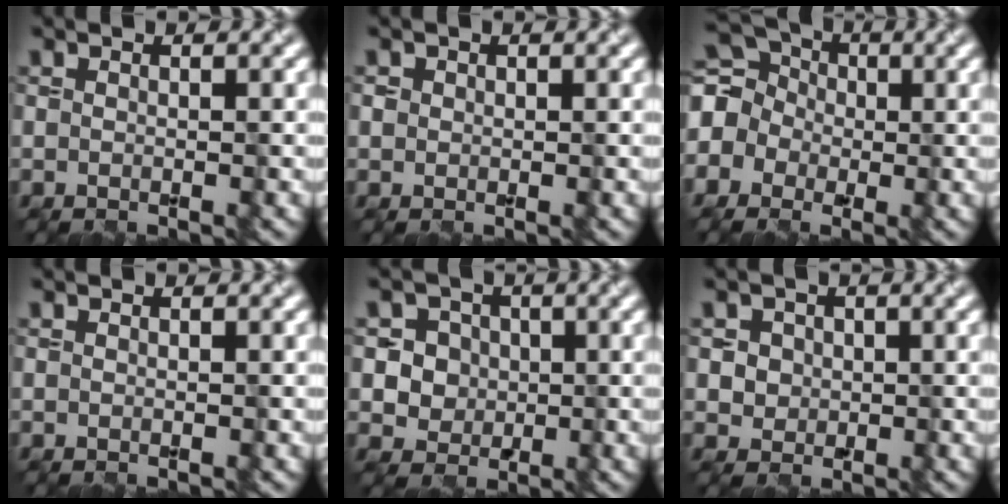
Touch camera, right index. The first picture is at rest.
{"total": 0.6, "force": [0.1, 0.6, 0.0], "torque": [0.006, -0.003, 0.003]}
{"total": 7.2, "force": [-0.2, 6.6, 3.0], "torque": [-0.086, 0.032, -0.052]}
{"total": 0.0}
{"total": 5.0, "force": [0.9, 4.6, 1.6], "torque": [-0.014, 0.016, 0.011]}
{"total": 3.0, "force": [0.9, 2.6, 1.2], "torque": [-0.015, 0.006, 0.016]}